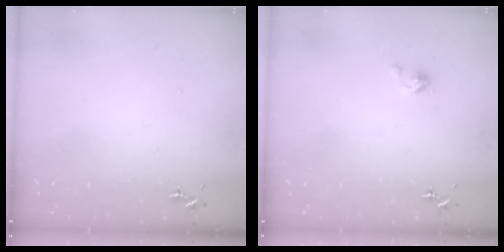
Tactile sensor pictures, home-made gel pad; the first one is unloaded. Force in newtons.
{"total": 3.6, "press": 3.6, "slide": 0.3}